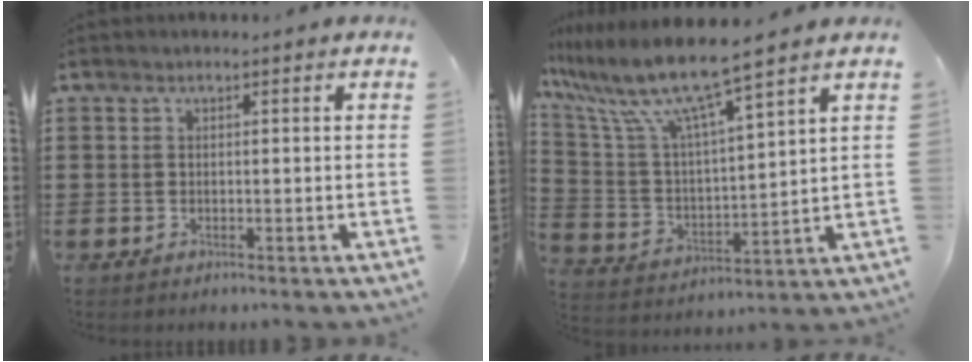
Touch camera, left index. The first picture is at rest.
{"total": 9.4, "force": [7.8, 0.0, 5.2], "torque": [-0.142, -0.055, 0.126]}